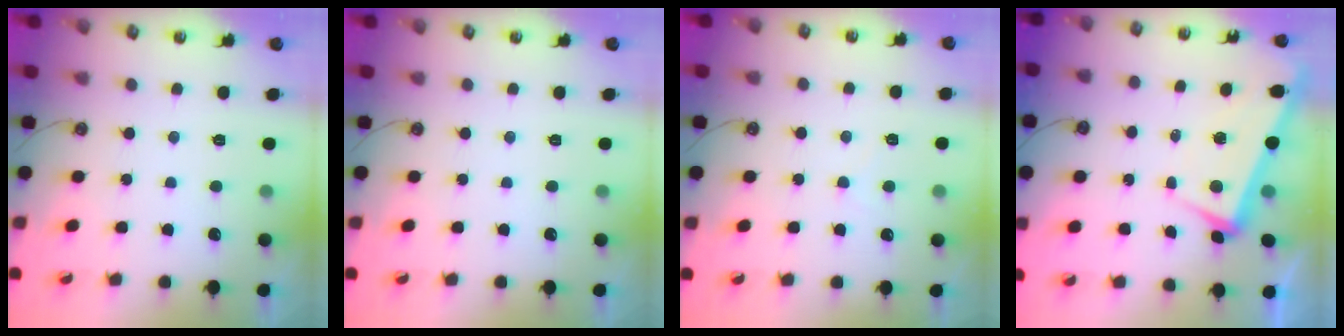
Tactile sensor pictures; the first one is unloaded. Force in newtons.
{"total": 0.0}
{"total": 0.8, "press": 0.8, "slide": 0.2}
{"total": 3.8, "press": 3.5, "slide": 1.5}